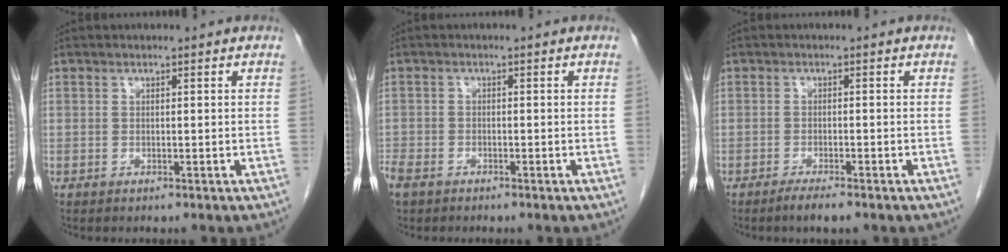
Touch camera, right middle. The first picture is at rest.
{"total": 4.3, "force": [-3.2, 2.2, 1.9], "torque": [-0.043, -0.006, -0.060]}
{"total": 2.4, "force": [-1.8, 0.1, 1.5], "torque": [-0.034, -0.005, -0.033]}